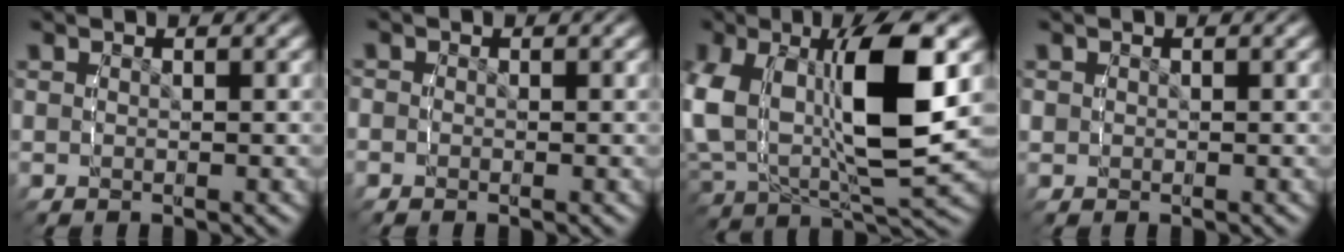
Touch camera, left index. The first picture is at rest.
{"total": 1.1, "force": [-0.8, 0.7, -0.3], "torque": [-0.003, -0.007, -0.014]}
{"total": 13.4, "force": [0.3, 8.6, 10.3], "torque": [-0.231, -0.032, 0.014]}
{"total": 0.6, "force": [0.0, 0.6, -0.1], "torque": [0.003, 0.001, 0.000]}